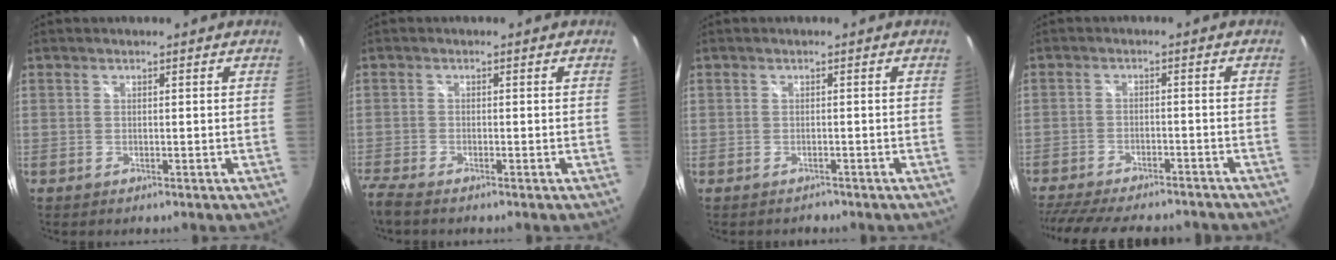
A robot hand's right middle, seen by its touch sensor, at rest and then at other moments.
{"total": 3.4, "force": [-3.0, 0.3, 1.5], "torque": [-0.049, -0.015, -0.061]}
{"total": 1.1, "force": [-0.9, 0.6, -0.3], "torque": [0.001, 0.004, -0.014]}
{"total": 18.2, "force": [-15.4, 5.1, 8.1], "torque": [-0.173, -0.025, -0.223]}